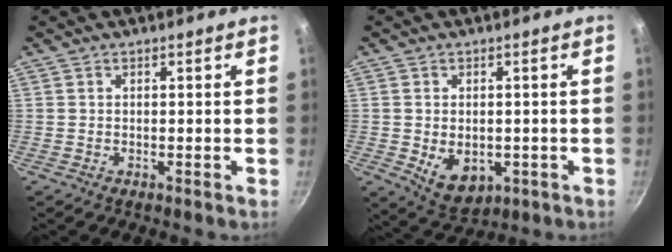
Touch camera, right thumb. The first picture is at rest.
{"total": 7.7, "force": [-1.2, 5.4, 5.4], "torque": [-0.067, -0.009, -0.002]}